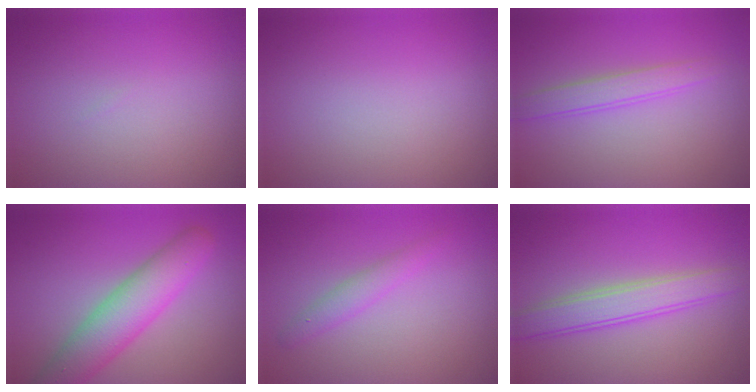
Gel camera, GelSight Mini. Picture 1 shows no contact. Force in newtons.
{"total": 0.0}
{"total": 2.1, "press": 2.1, "slide": 0.1}
{"total": 6.2, "press": 6.2, "slide": 0.3}
{"total": 1.6, "press": 1.6, "slide": 0.1}
{"total": 3.6, "press": 3.6, "slide": 0.1}